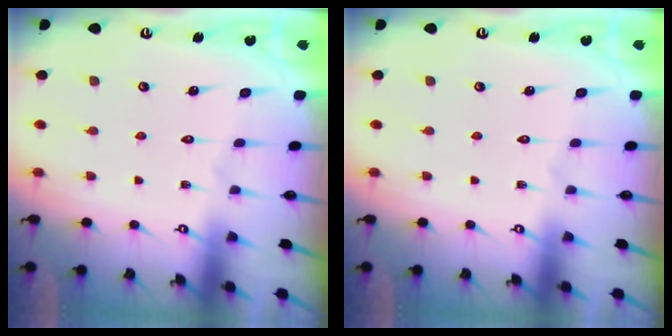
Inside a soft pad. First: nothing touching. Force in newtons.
{"total": 0.0}